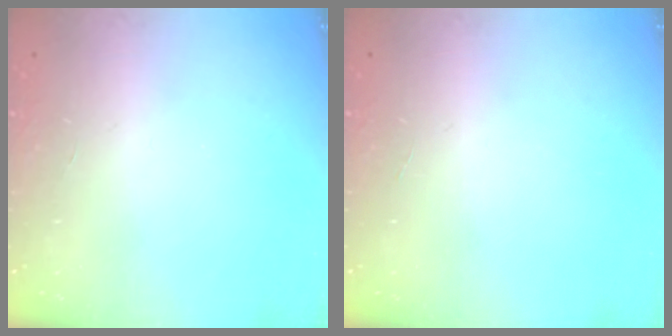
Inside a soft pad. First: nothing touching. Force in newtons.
{"total": 0.0}